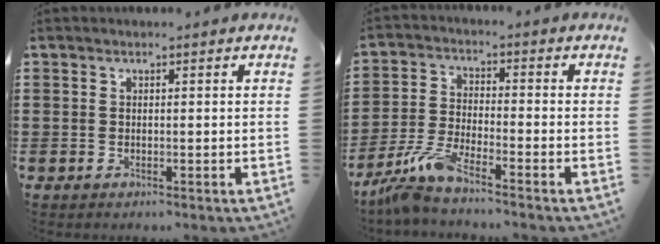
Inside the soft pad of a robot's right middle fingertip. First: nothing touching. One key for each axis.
{"total": 6.5, "fx": -5.4, "fy": 0.3, "fz": 3.6, "tx": -0.092, "ty": -0.017, "tz": -0.107}